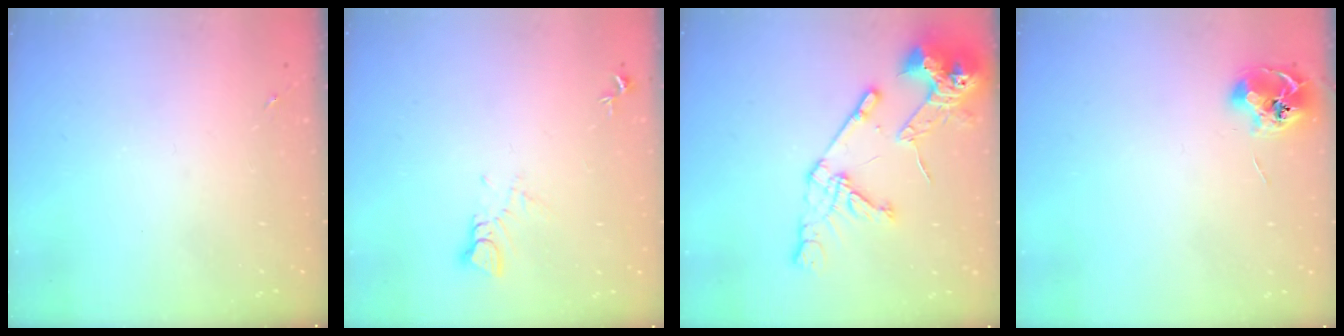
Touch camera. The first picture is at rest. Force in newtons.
{"total": 3.5, "press": 3.5, "slide": 0.3}
{"total": 17.1, "press": 17.0, "slide": 2.1}
{"total": 9.0, "press": 8.9, "slide": 0.8}